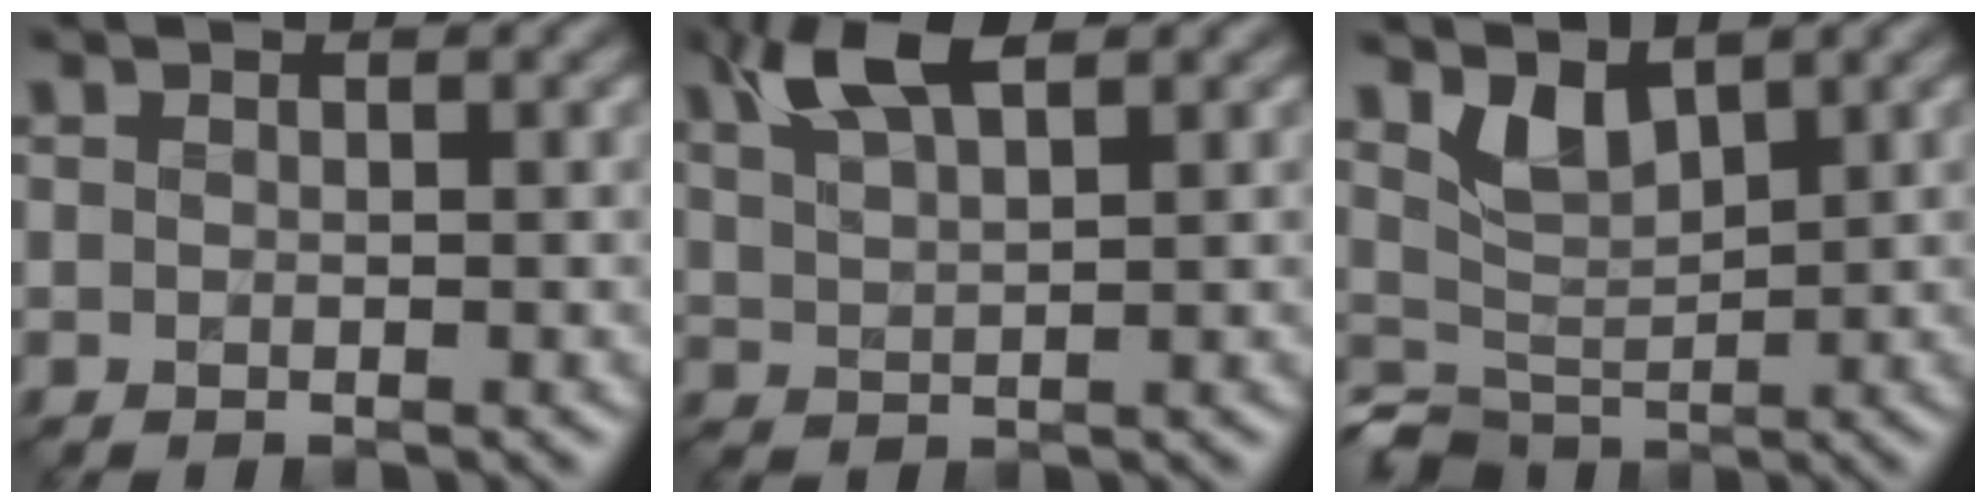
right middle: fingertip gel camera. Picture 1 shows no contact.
{"total": 4.9, "force": [3.2, 1.5, 3.4], "torque": [-0.071, 0.011, 0.061]}
{"total": 2.6, "force": [1.1, 1.8, 1.5], "torque": [-0.030, -0.007, 0.029]}